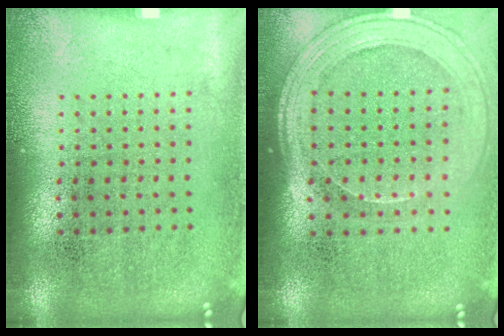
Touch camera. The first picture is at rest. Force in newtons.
{"total": 1.8, "press": 1.6, "slide": 0.7}